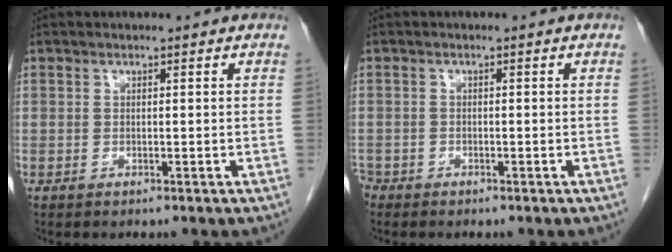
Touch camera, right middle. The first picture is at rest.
{"total": 2.3, "force": [-1.9, 1.2, 0.3], "torque": [-0.011, 0.000, -0.036]}